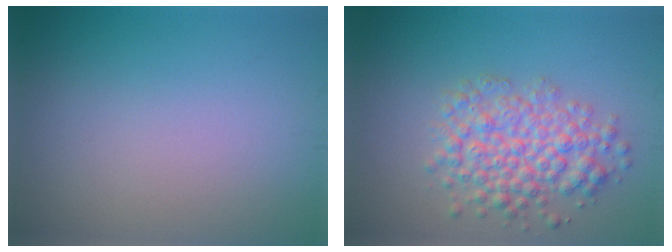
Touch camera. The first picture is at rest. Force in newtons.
{"total": 5.1, "press": 5.1, "slide": 0.2}